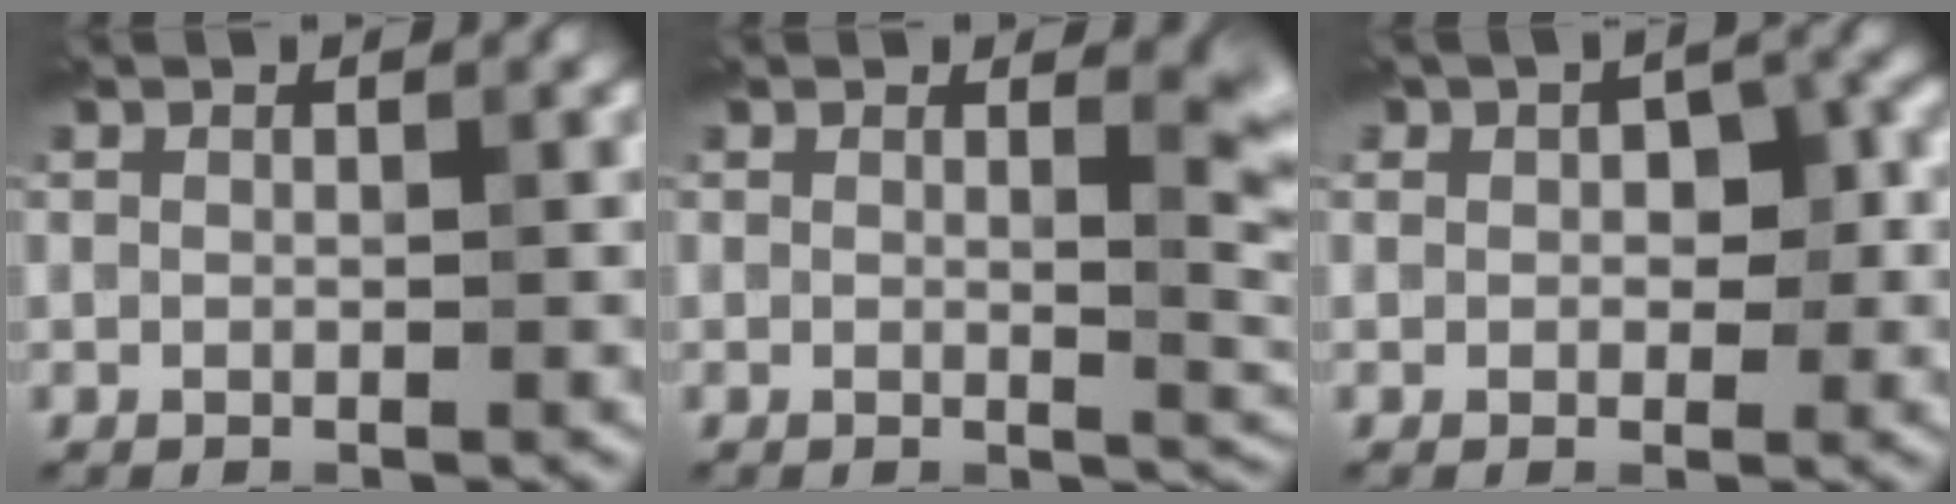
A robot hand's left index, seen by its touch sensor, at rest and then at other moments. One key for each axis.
{"total": 3.5, "fx": 1.2, "fy": 1.1, "fz": 3.1, "tx": -0.031, "ty": -0.002, "tz": 0.017}
{"total": 3.3, "fx": 0.2, "fy": 2.4, "fz": 2.3, "tx": -0.034, "ty": 0.000, "tz": 0.001}